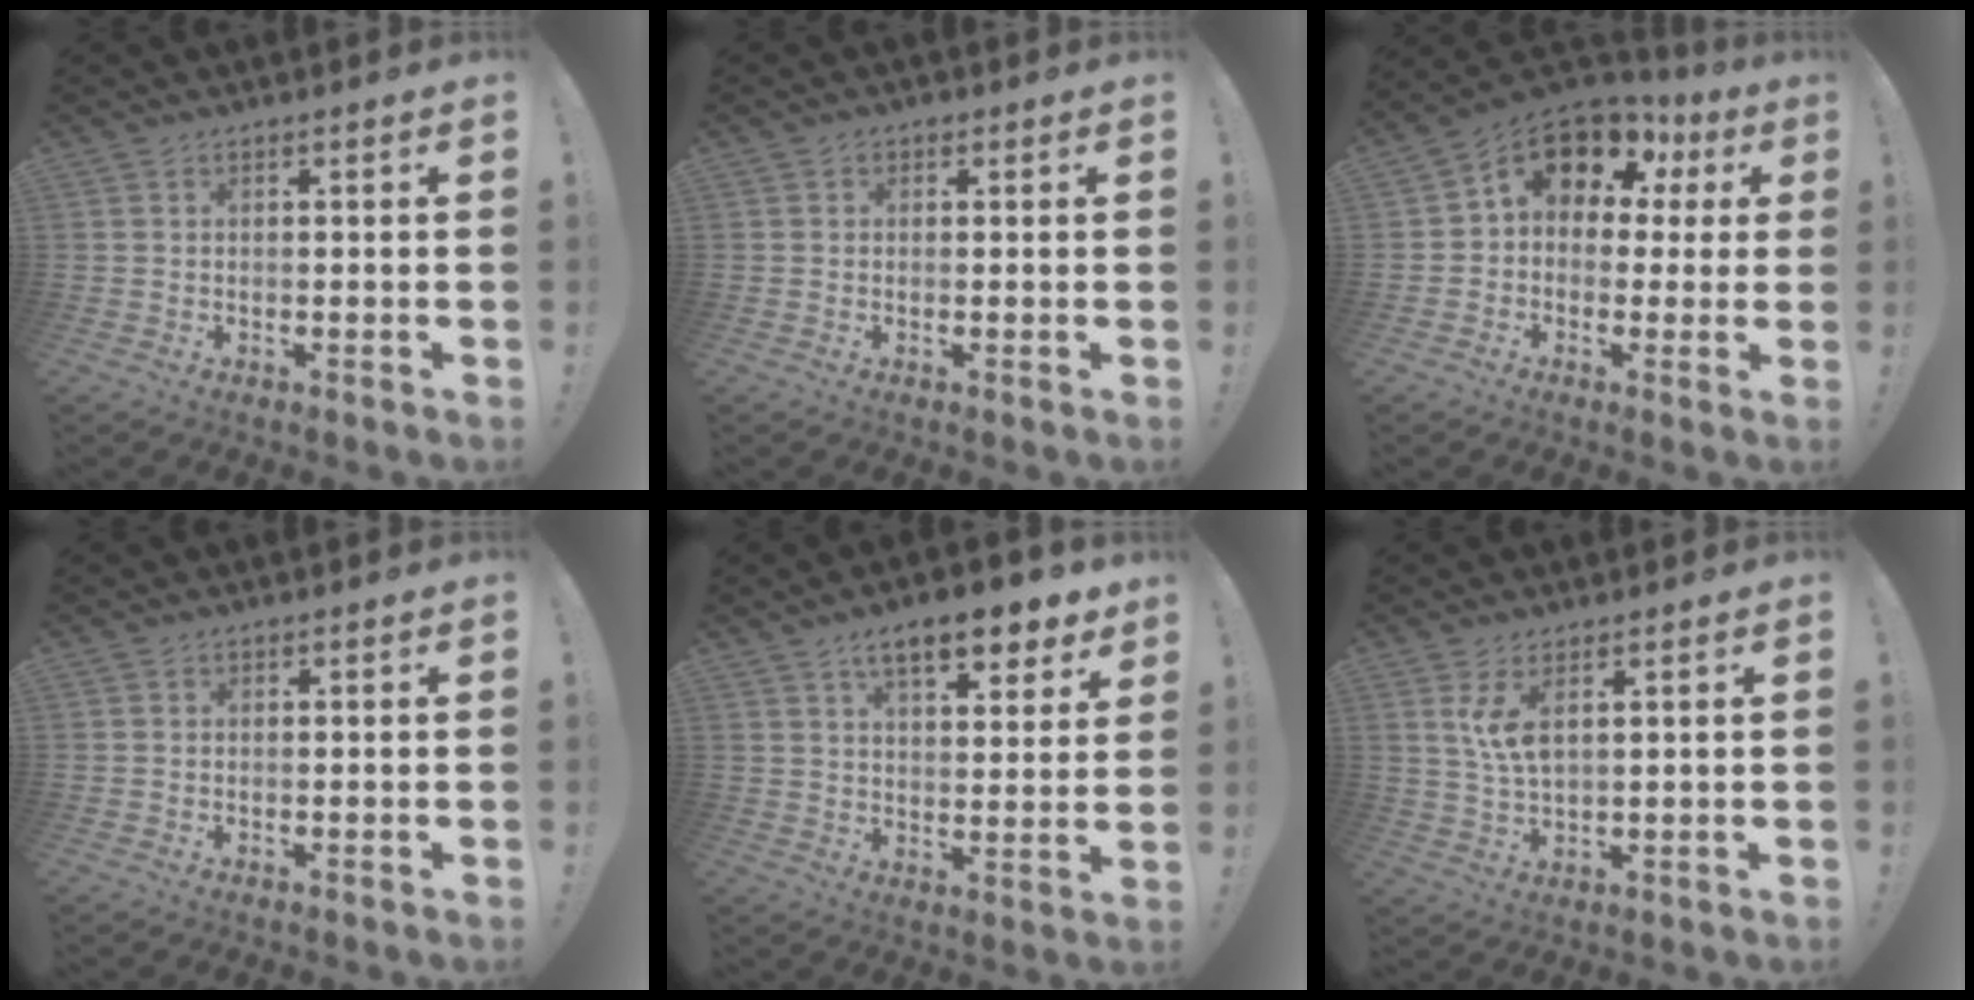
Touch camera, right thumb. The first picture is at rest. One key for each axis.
{"total": 1.3, "fx": 0.2, "fy": 1.2, "fz": 0.5, "tx": -0.003, "ty": 0.004, "tz": 0.001}
{"total": 11.5, "fx": 6.0, "fy": 7.3, "fz": 6.6, "tx": -0.111, "ty": -0.033, "tz": 0.110}
{"total": 0.0}
{"total": 11.2, "fx": 7.3, "fy": 3.6, "fz": 7.7, "tx": -0.113, "ty": -0.039, "tz": 0.121}
{"total": 6.3, "fx": 2.8, "fy": 2.3, "fz": 5.2, "tx": -0.100, "ty": -0.015, "tz": 0.047}